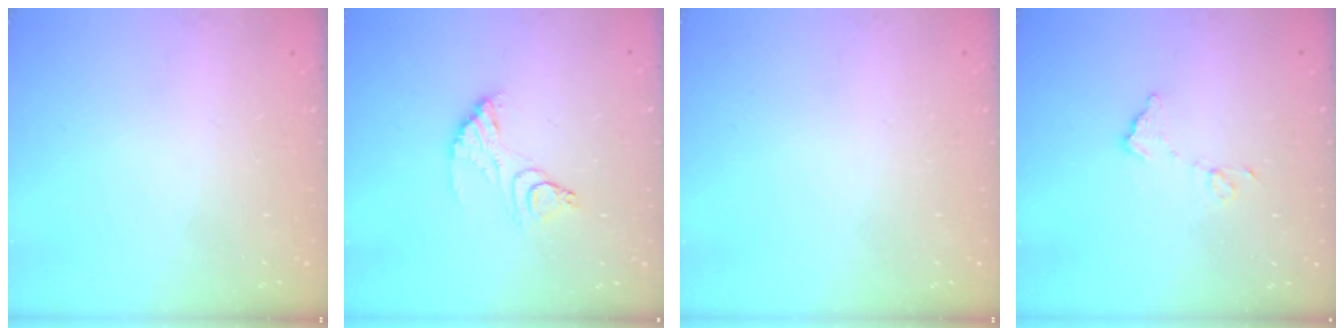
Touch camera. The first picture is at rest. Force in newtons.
{"total": 11.6, "press": 11.6, "slide": 0.9}
{"total": 0.0}
{"total": 6.8, "press": 6.8, "slide": 0.1}